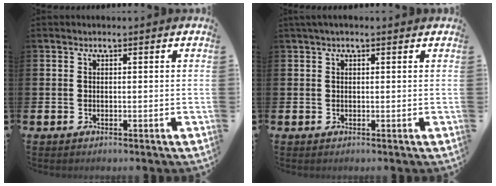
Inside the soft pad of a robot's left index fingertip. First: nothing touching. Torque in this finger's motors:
{"motor_torque": [1.05, -1.09, 0.31, 0.03]}